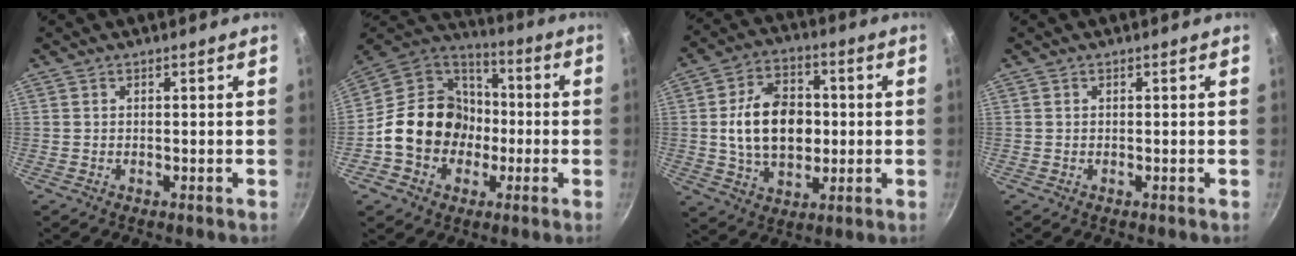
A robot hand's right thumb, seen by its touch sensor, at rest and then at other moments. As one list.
[{"total": 18.4, "force": [-3.0, 15.7, 9.1], "torque": [-0.126, 0.051, -0.058]}, {"total": 15.2, "force": [0.3, 10.5, 10.9], "torque": [-0.152, 0.013, 0.004]}, {"total": 0.0}]